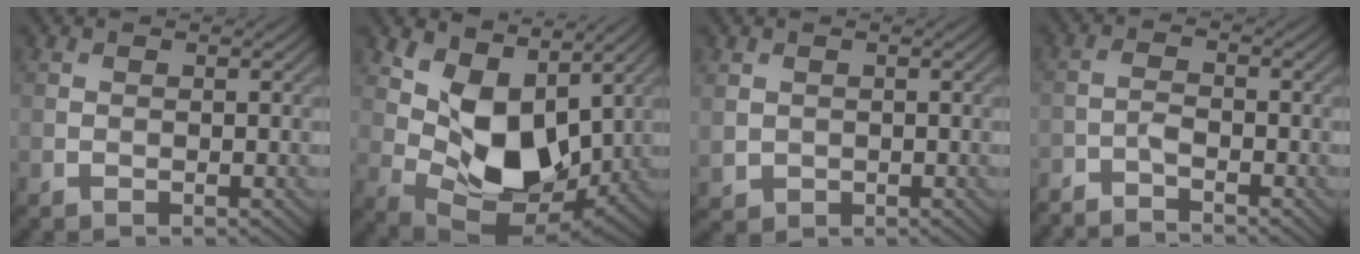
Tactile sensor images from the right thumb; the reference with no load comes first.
{"total": 11.4, "force": [3.2, 7.0, 8.5], "torque": [-0.165, -0.012, 0.062]}
{"total": 1.9, "force": [0.4, 1.7, 0.7], "torque": [-0.028, -0.008, 0.012]}
{"total": 3.2, "force": [-3.0, 0.4, 1.1], "torque": [-0.026, -0.003, -0.066]}